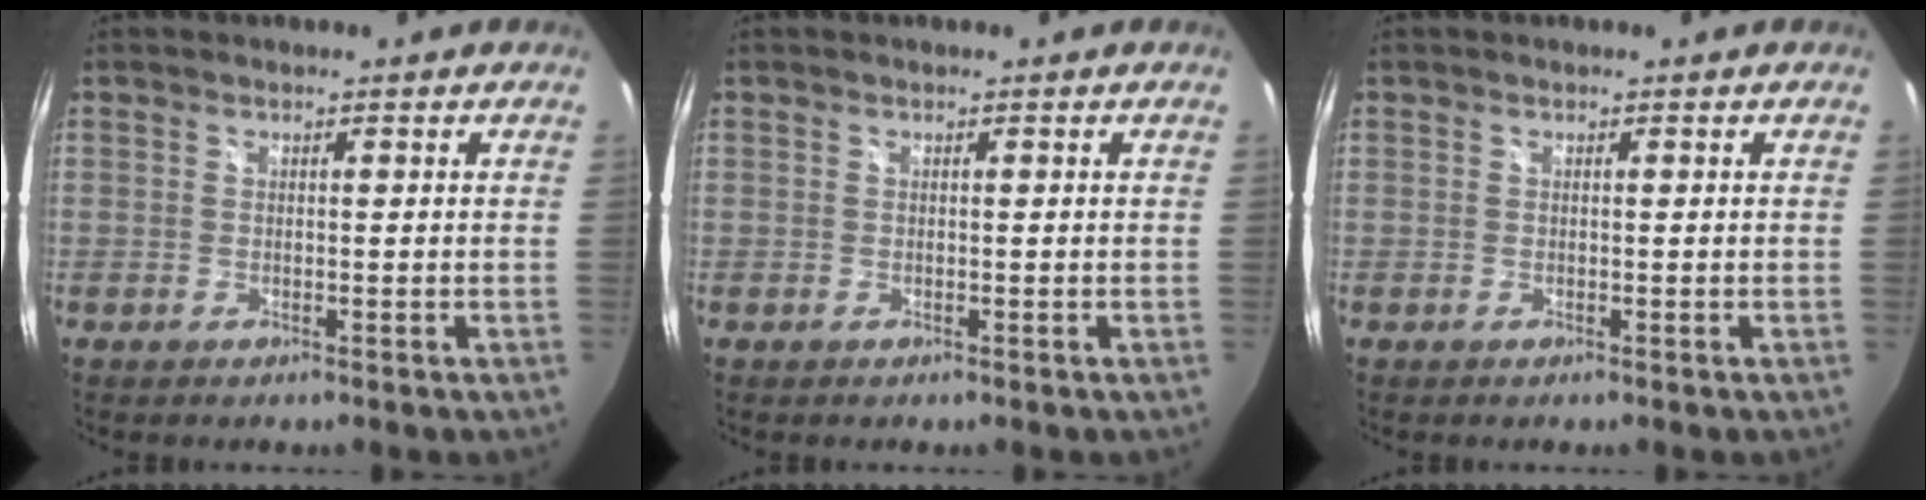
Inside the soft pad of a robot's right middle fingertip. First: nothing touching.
{"total": 0.0}
{"total": 0.0}